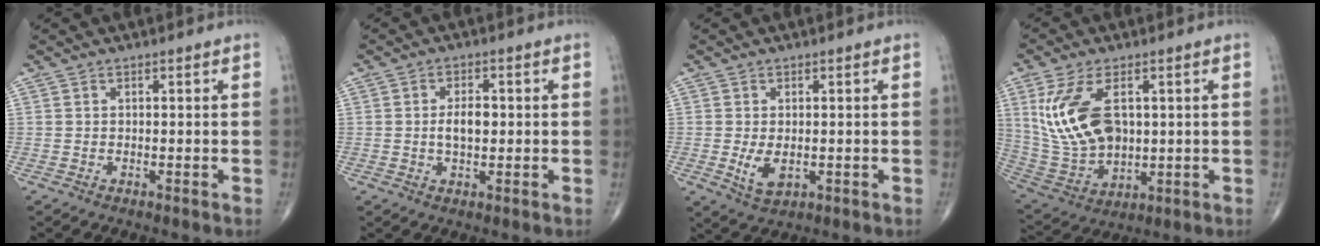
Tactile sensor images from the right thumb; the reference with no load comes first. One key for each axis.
{"total": 4.5, "fx": 0.0, "fy": 2.4, "fz": 3.8, "tx": -0.063, "ty": 0.004, "tz": -0.001}
{"total": 4.4, "fx": -0.6, "fy": 2.5, "fz": 3.6, "tx": -0.065, "ty": -0.011, "tz": -0.004}
{"total": 15.2, "fx": 3.6, "fy": 8.9, "fz": 11.8, "tx": -0.235, "ty": -0.013, "tz": 0.085}